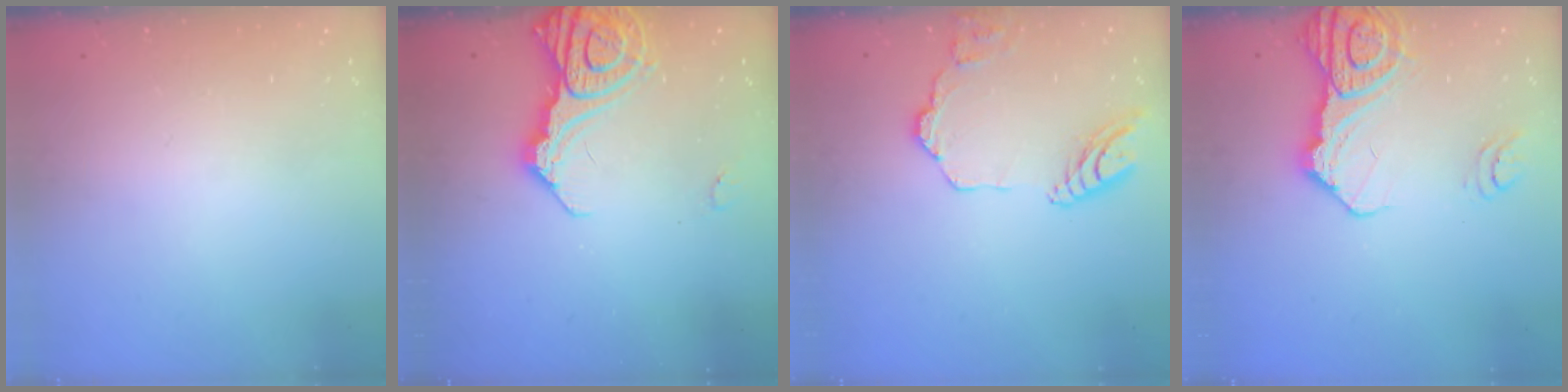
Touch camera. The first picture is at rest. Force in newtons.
{"total": 14.6, "press": 14.5, "slide": 1.5}
{"total": 13.1, "press": 13.0, "slide": 1.4}
{"total": 16.5, "press": 16.4, "slide": 1.7}